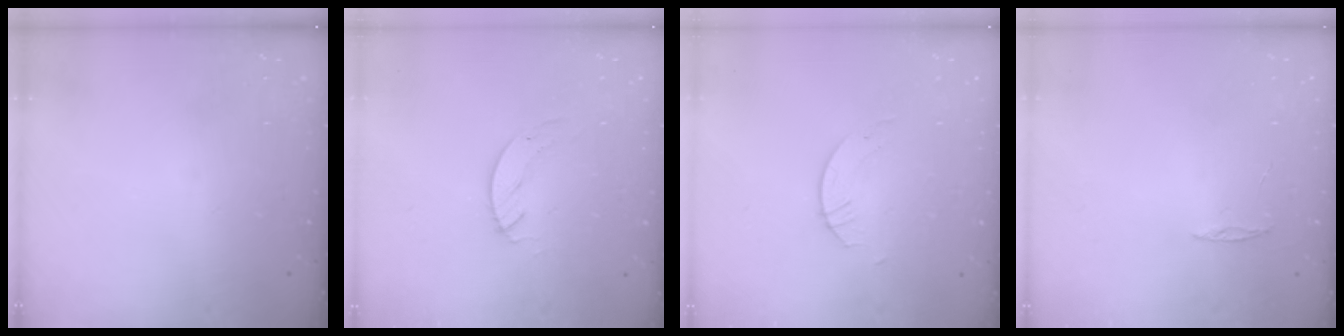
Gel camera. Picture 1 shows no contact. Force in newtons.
{"total": 3.1, "press": 3.1, "slide": 0.3}
{"total": 2.6, "press": 2.6, "slide": 0.2}
{"total": 2.0, "press": 2.0, "slide": 0.2}